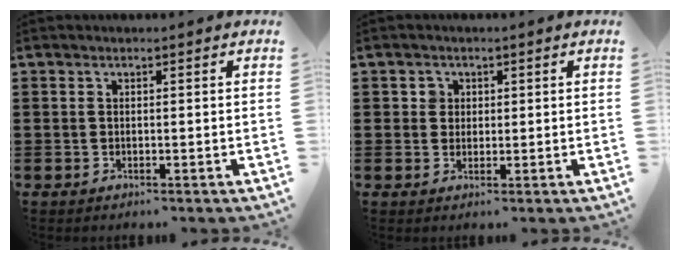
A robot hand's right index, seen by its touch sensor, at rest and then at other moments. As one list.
[{"total": 1.9, "force": [0.5, 1.8, 0.4], "torque": [-0.017, 0.009, 0.007]}]